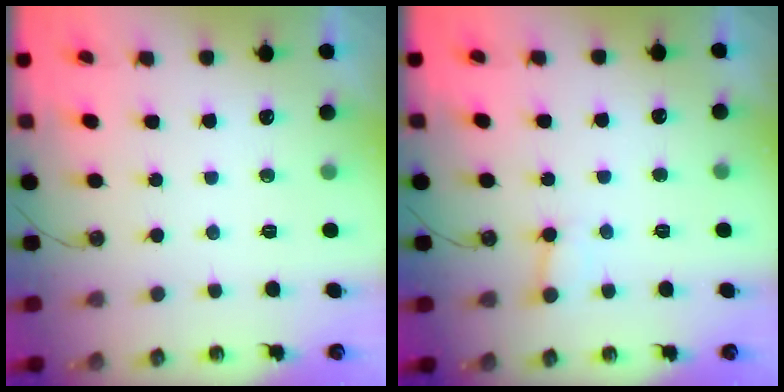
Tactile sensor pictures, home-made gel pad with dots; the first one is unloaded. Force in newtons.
{"total": 5.3, "press": 5.3, "slide": 0.3}